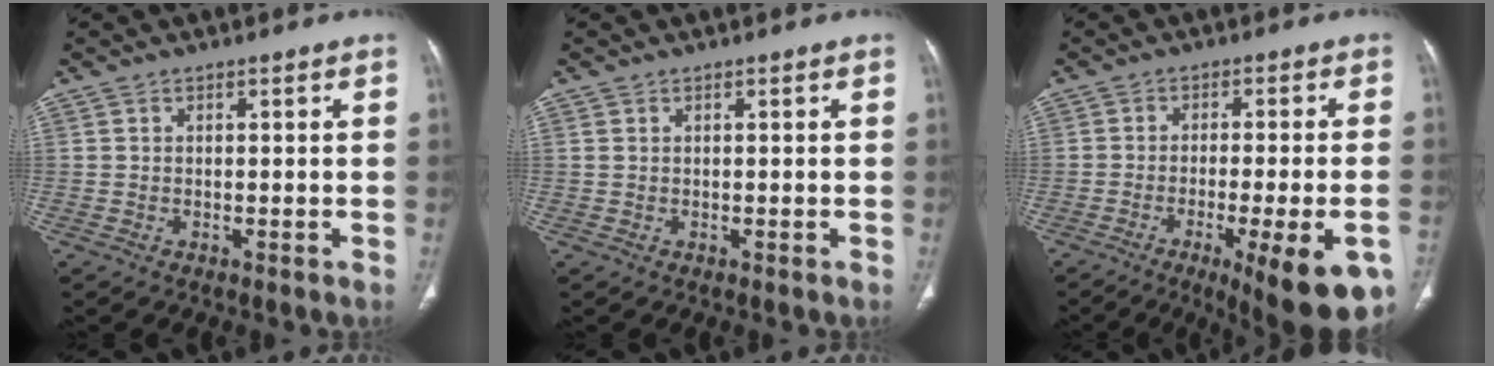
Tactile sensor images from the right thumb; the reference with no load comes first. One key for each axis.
{"total": 0.8, "fx": 0.2, "fy": 0.6, "fz": 0.5, "tx": -0.013, "ty": 0.004, "tz": 0.007}
{"total": 17.9, "fx": -8.7, "fy": 4.3, "fz": 15.1, "tx": -0.160, "ty": 0.003, "tz": -0.116}